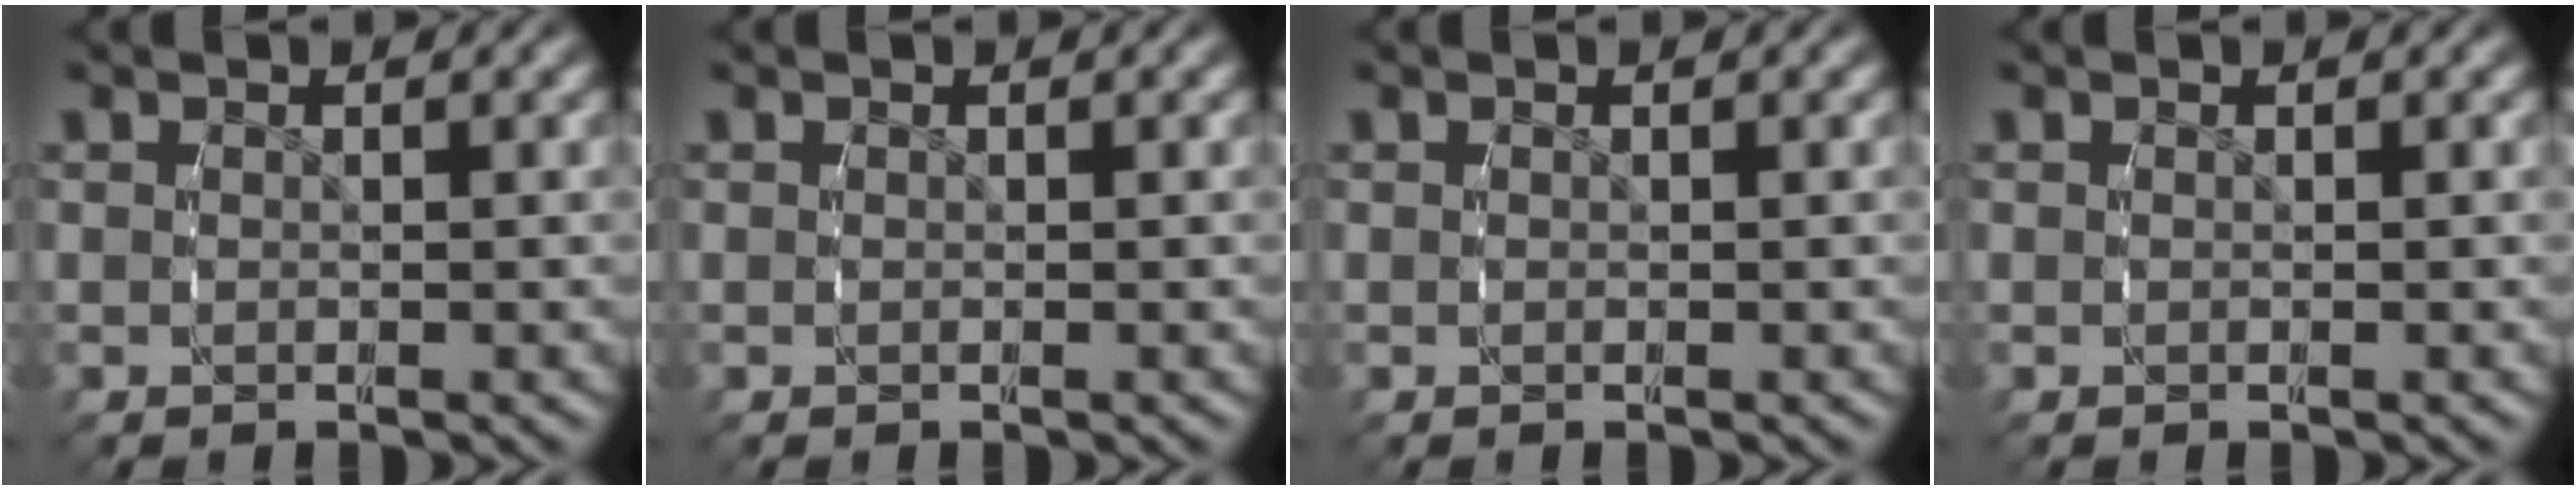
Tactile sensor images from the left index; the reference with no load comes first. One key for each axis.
{"total": 1.0, "fx": -0.7, "fy": 0.6, "fz": 0.2, "tx": -0.010, "ty": 0.001, "tz": -0.014}
{"total": 0.0}
{"total": 0.7, "fx": -0.5, "fy": 0.4, "fz": 0.2, "tx": -0.006, "ty": 0.001, "tz": -0.009}